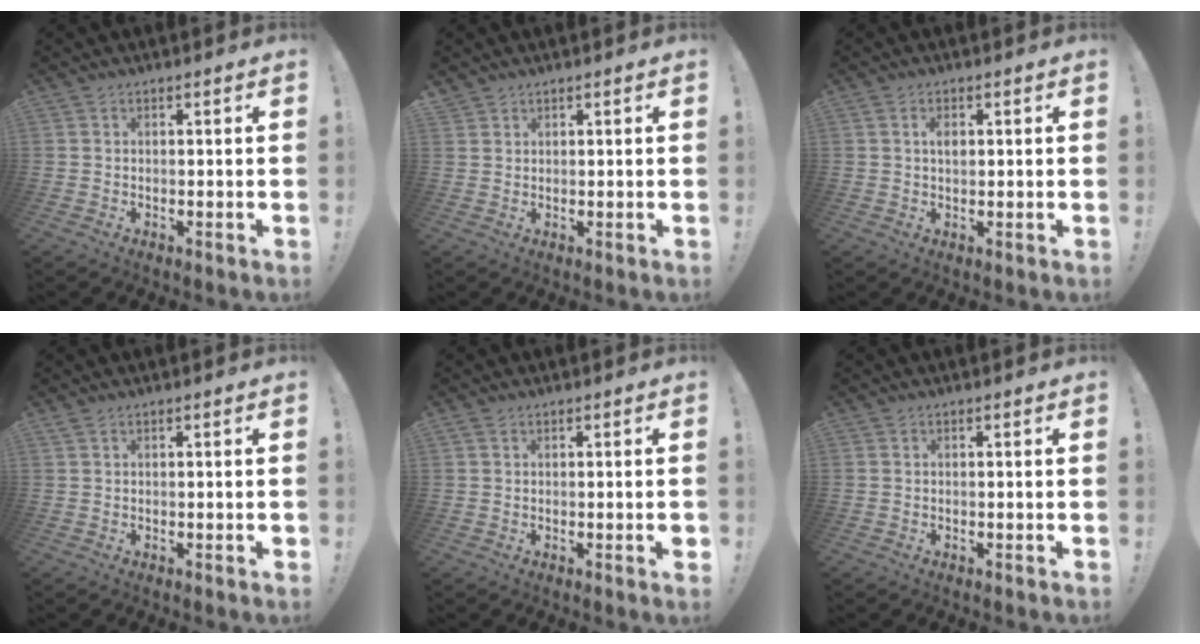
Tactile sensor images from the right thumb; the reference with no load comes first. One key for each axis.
{"total": 1.6, "fx": 1.4, "fy": 0.6, "fz": 0.1, "tx": 0.002, "ty": -0.010, "tz": 0.027}
{"total": 3.8, "fx": 0.5, "fy": 2.0, "fz": 3.2, "tx": -0.056, "ty": 0.007, "tz": 0.005}
{"total": 0.9, "fx": 0.1, "fy": -0.1, "fz": 0.9, "tx": -0.016, "ty": 0.000, "tz": 0.002}
{"total": 1.4, "fx": 0.1, "fy": 0.3, "fz": 1.4, "tx": -0.024, "ty": 0.002, "tz": 0.003}
{"total": 0.0}